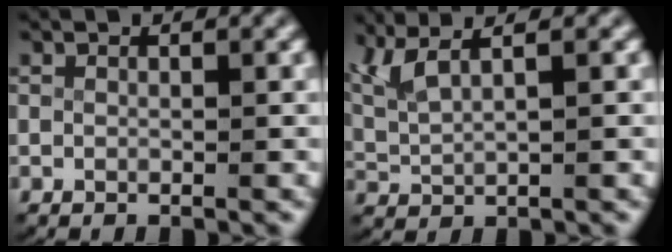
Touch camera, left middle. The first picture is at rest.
{"total": 5.2, "force": [2.3, 3.1, 3.5], "torque": [-0.094, 0.002, 0.045]}